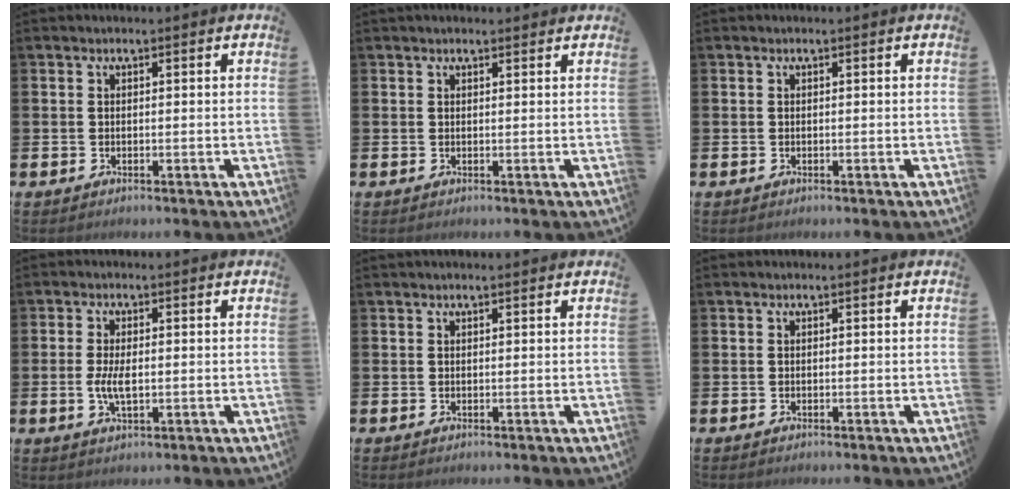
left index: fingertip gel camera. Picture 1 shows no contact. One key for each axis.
{"total": 0.9, "fx": 0.8, "fy": 0.2, "fz": 0.3, "tx": 0.003, "ty": 0.000, "tz": 0.013}
{"total": 0.0}
{"total": 3.7, "fx": -0.2, "fy": 1.6, "fz": 3.3, "tx": -0.067, "ty": 0.001, "tz": -0.008}
{"total": 0.5, "fx": 0.5, "fy": 0.0, "fz": 0.2, "tx": -0.002, "ty": 0.000, "tz": 0.009}
{"total": 0.0}